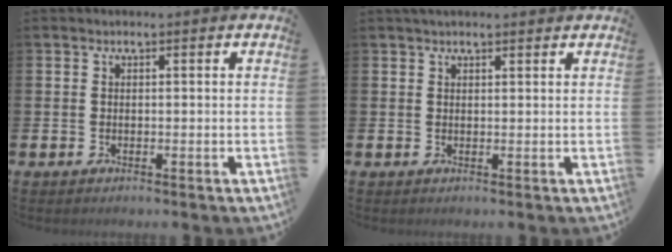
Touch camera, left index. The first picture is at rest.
{"total": 1.6, "force": [1.5, 0.4, 0.6], "torque": [-0.003, 0.001, 0.024]}